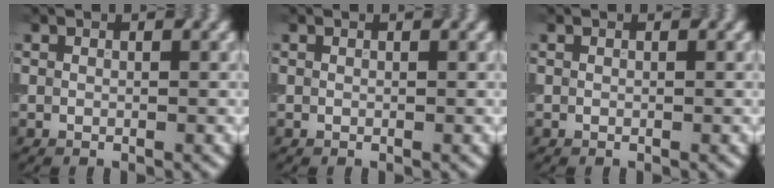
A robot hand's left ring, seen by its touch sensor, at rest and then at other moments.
{"total": 0.0}
{"total": 0.0}